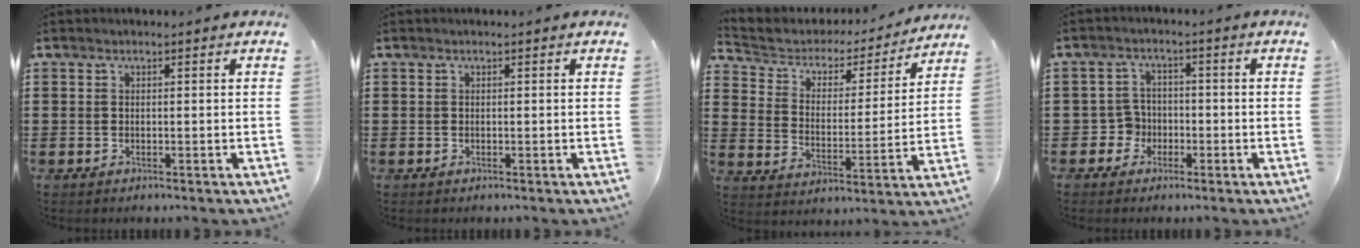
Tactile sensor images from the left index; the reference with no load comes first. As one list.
[{"total": 0.0}, {"total": 3.4, "force": [2.7, 2.0, 0.6], "torque": [-0.037, -0.018, 0.036]}, {"total": 3.5, "force": [-1.5, 3.1, 1.0], "torque": [-0.037, 0.002, -0.034]}]